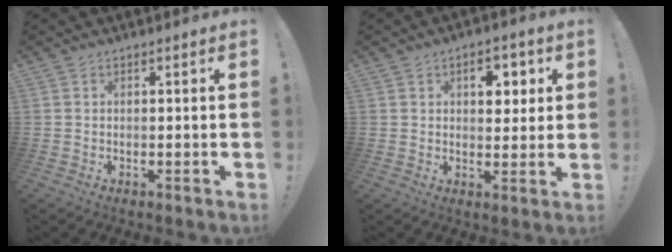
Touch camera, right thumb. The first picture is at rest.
{"total": 6.8, "force": [2.3, 4.7, 4.4], "torque": [-0.044, -0.004, 0.033]}